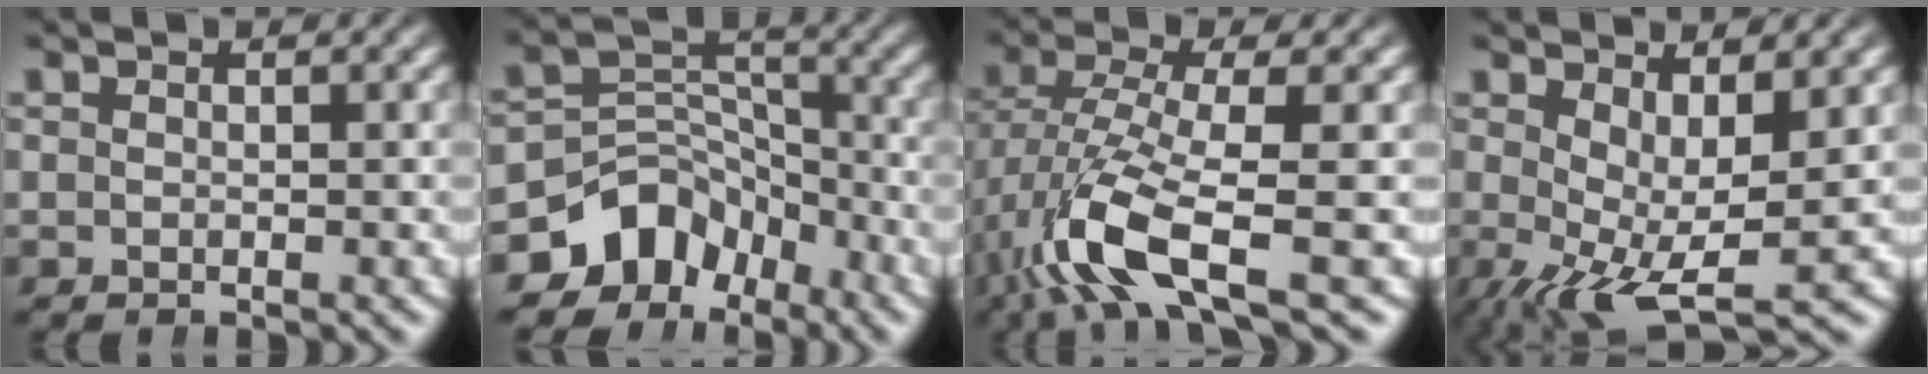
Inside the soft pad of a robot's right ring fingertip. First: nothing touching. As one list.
[{"total": 9.7, "force": [-4.1, 7.6, 4.3], "torque": [-0.066, -0.020, -0.071]}, {"total": 7.5, "force": [-2.2, 3.2, 6.4], "torque": [-0.143, -0.036, -0.020]}, {"total": 6.0, "force": [-2.8, 2.1, 4.9], "torque": [-0.102, -0.052, -0.016]}]